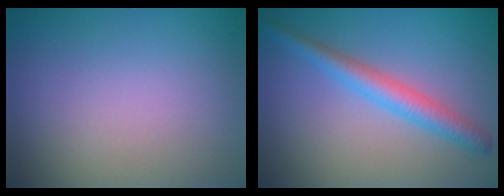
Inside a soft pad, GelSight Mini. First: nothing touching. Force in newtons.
{"total": 2.9, "press": 2.9, "slide": 0.0}